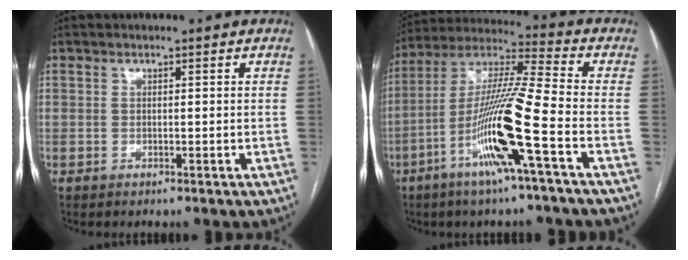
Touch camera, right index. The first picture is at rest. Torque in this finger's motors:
{"motor_torque": [2.14, 0.00, 0.53, 0.21]}